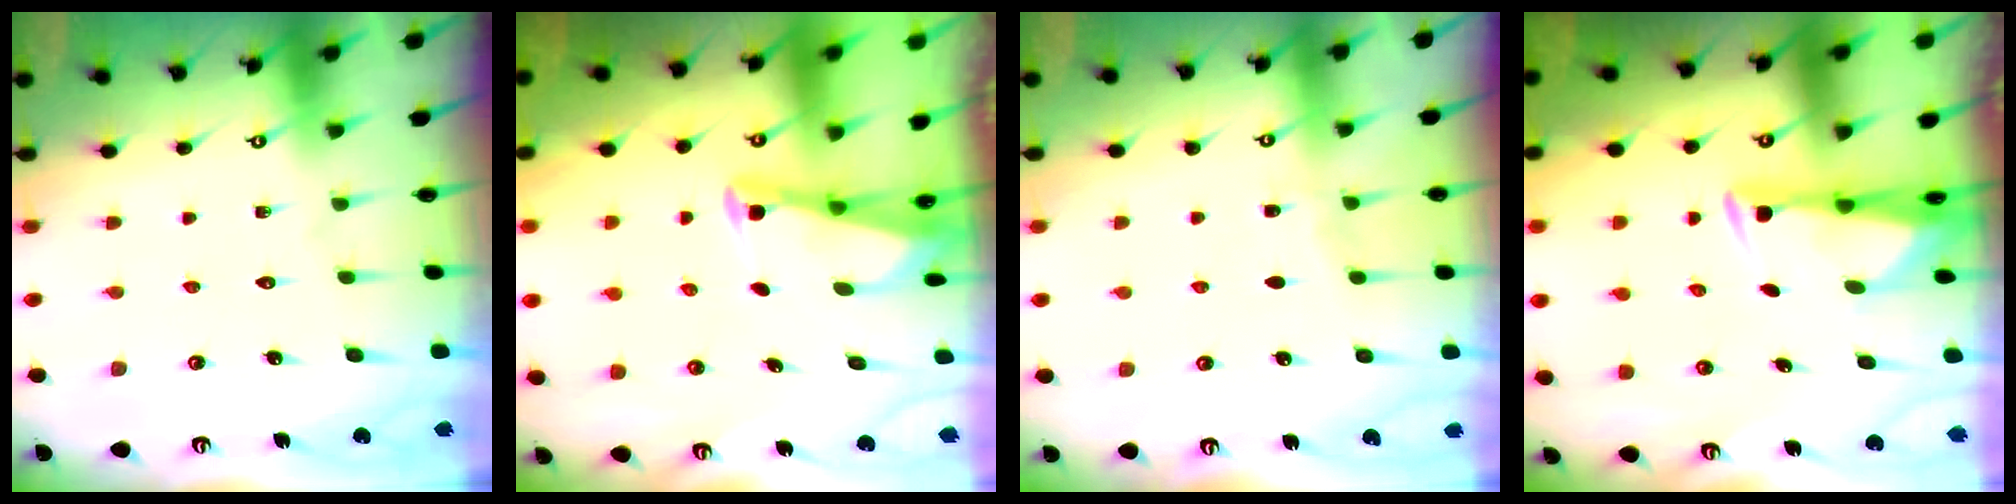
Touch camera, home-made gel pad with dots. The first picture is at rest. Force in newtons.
{"total": 2.7, "press": 2.7, "slide": 0.3}
{"total": 3.1, "press": 3.1, "slide": 0.4}
{"total": 2.9, "press": 2.8, "slide": 0.9}